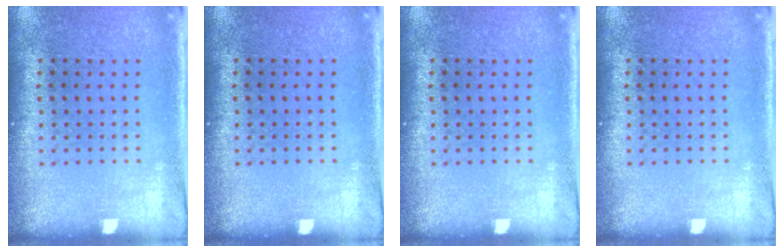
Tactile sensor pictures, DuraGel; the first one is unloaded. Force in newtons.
{"total": 0.0}
{"total": 0.0}
{"total": 0.0}